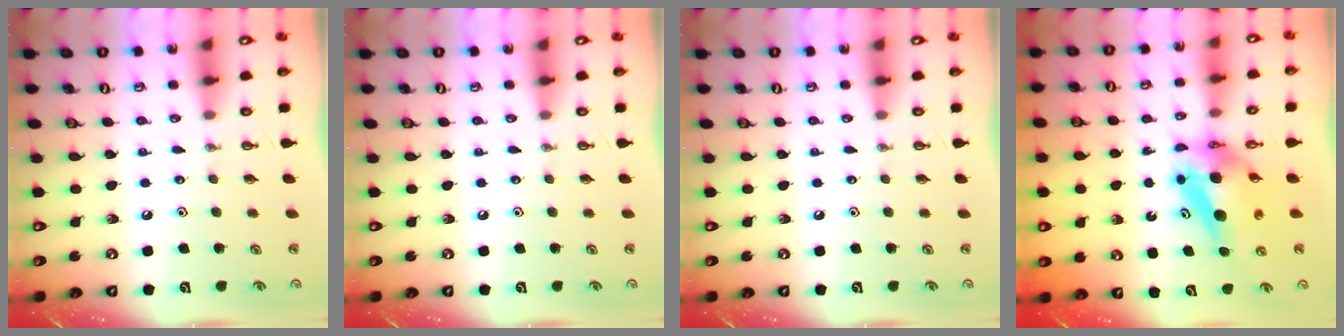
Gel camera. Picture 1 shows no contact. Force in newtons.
{"total": 0.0}
{"total": 0.0}
{"total": 6.8, "press": 6.7, "slide": 1.0}